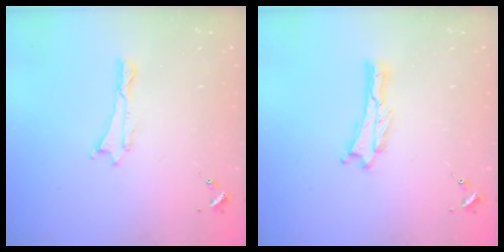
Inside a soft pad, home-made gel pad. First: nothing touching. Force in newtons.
{"total": 0.0}